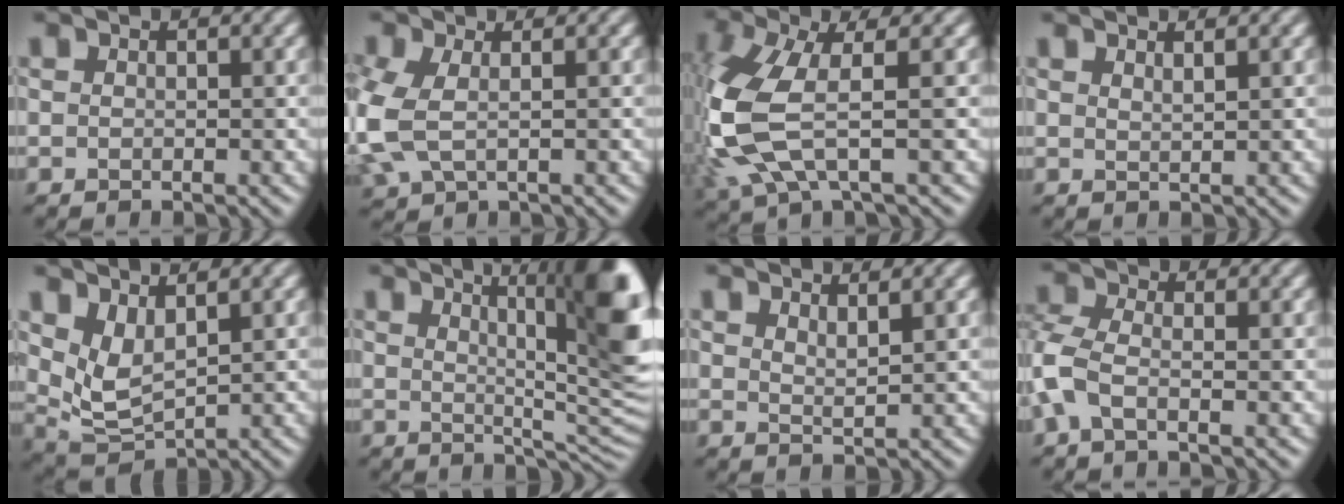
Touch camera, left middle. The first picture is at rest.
{"total": 5.5, "force": [-0.7, 3.4, 4.2], "torque": [-0.129, -0.011, -0.013]}
{"total": 8.1, "force": [-0.9, 3.3, 7.3], "torque": [-0.207, -0.005, -0.025]}
{"total": 0.9, "force": [0.8, -0.4, 0.4], "torque": [-0.013, 0.004, 0.015]}
{"total": 3.4, "force": [1.7, 1.5, 2.6], "torque": [-0.064, -0.008, 0.041]}
{"total": 11.7, "force": [3.4, 2.7, 10.8], "torque": [-0.116, 0.008, 0.045]}
{"total": 1.3, "force": [1.2, -0.3, 0.6], "torque": [-0.017, 0.003, 0.022]}
{"total": 3.4, "force": [-1.2, 1.8, 2.7], "torque": [-0.076, 0.008, -0.039]}